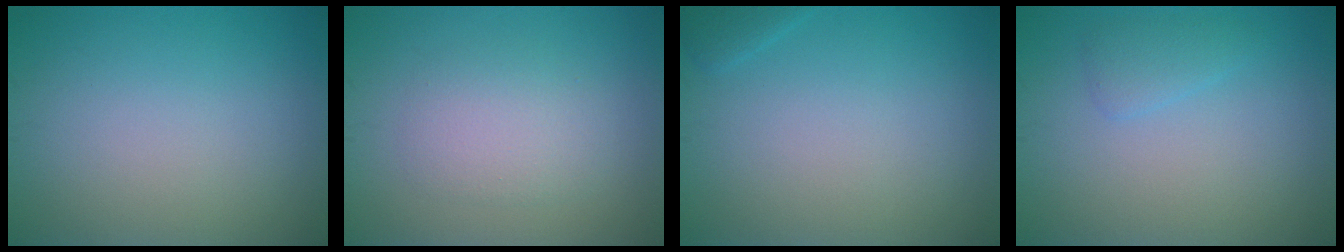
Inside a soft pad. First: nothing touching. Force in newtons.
{"total": 2.8, "press": 2.8, "slide": 0.2}
{"total": 0.9, "press": 0.9, "slide": 0.1}
{"total": 1.4, "press": 1.4, "slide": 0.2}